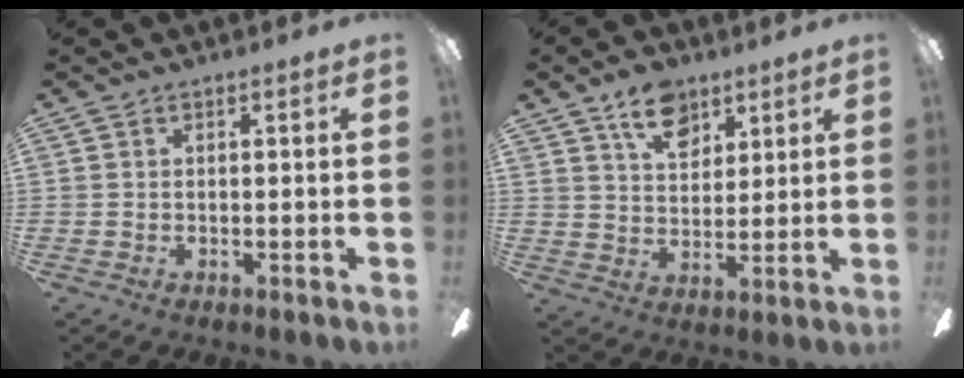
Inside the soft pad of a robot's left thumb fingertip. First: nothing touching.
{"total": 10.3, "force": [6.5, 5.9, 5.4], "torque": [-0.075, -0.024, 0.117]}